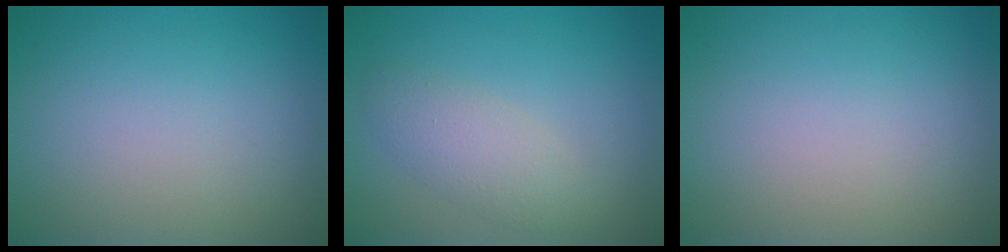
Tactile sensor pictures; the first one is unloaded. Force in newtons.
{"total": 2.8, "press": 2.8, "slide": 0.1}
{"total": 0.0}